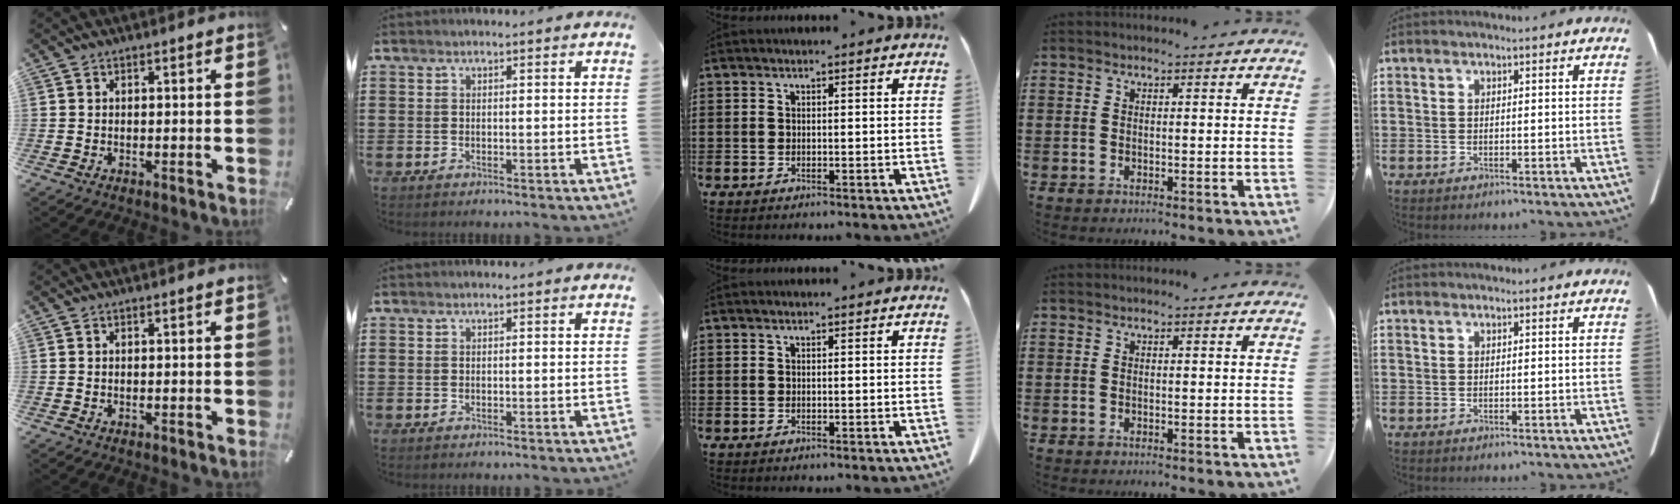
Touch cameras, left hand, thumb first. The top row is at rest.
{}